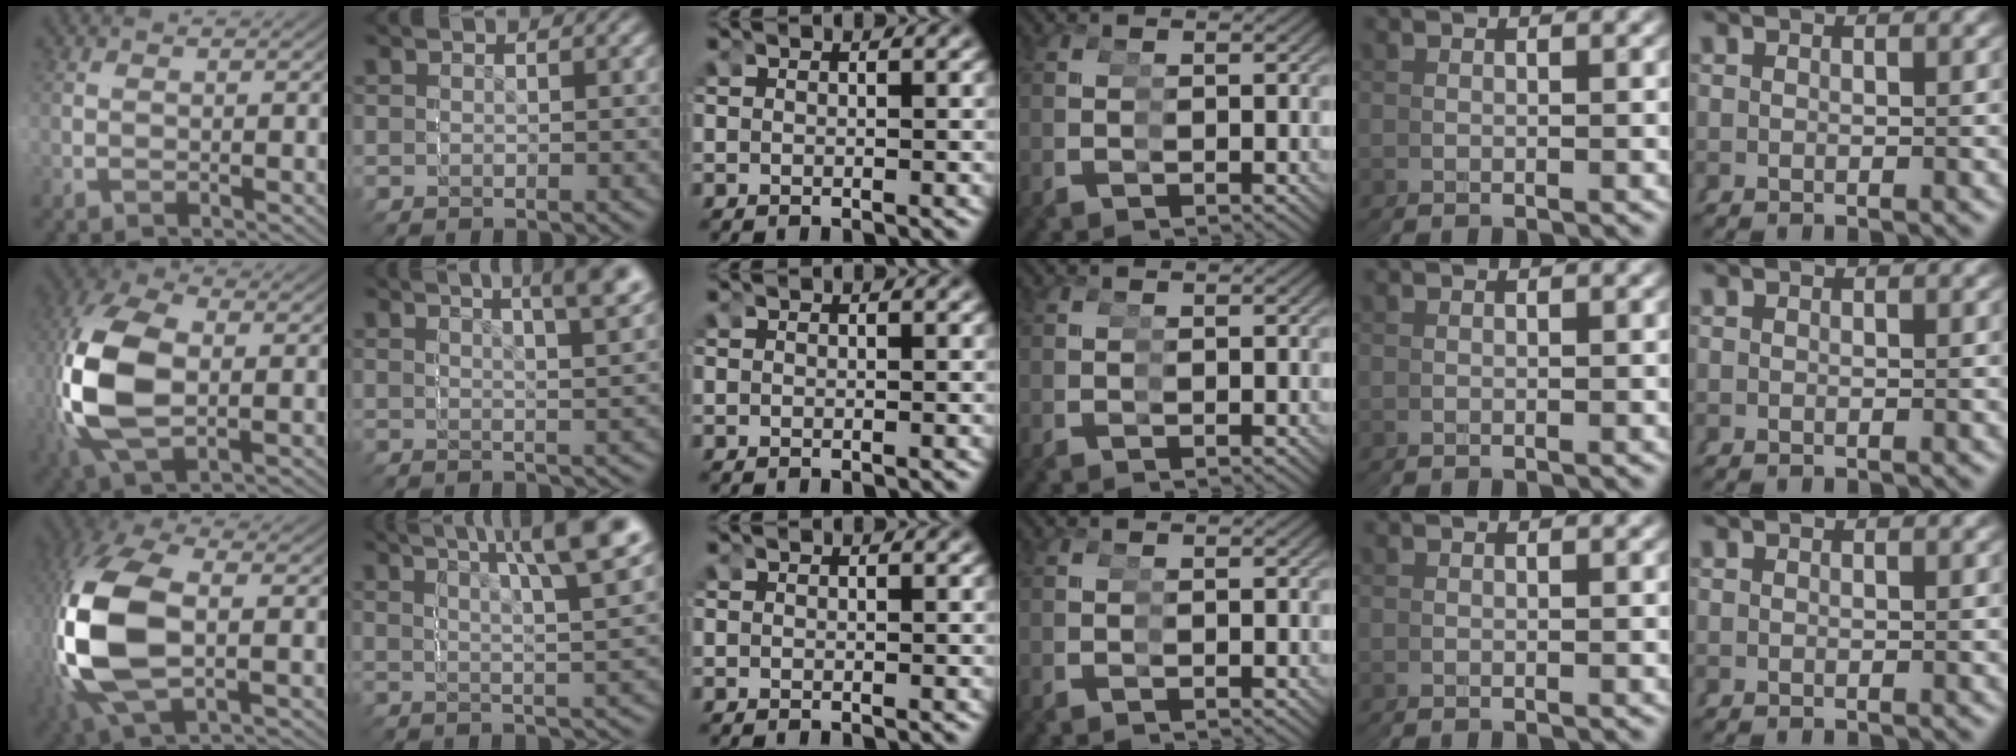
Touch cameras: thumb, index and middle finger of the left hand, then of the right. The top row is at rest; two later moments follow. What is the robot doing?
{"motion": "grasp_and_lifting", "object": "markers"}